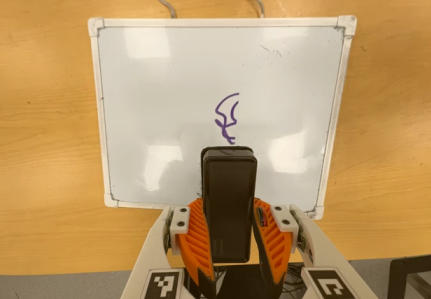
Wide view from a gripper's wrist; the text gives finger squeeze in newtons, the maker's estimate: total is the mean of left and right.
{"total": 9.0, "left": 7.1, "right": 10.9}